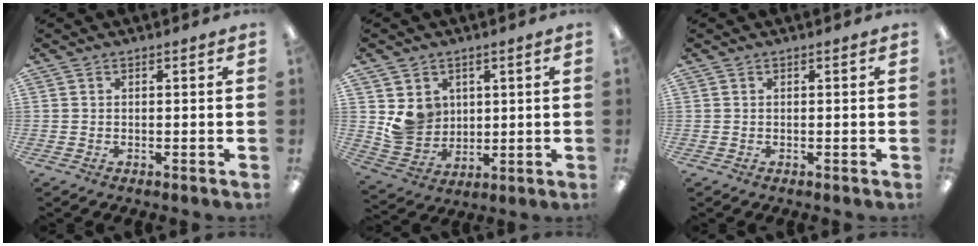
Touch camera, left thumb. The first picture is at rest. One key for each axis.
{"total": 8.2, "fx": 3.2, "fy": 7.3, "fz": 1.8, "tx": -0.039, "ty": -0.009, "tz": 0.071}
{"total": 0.0}